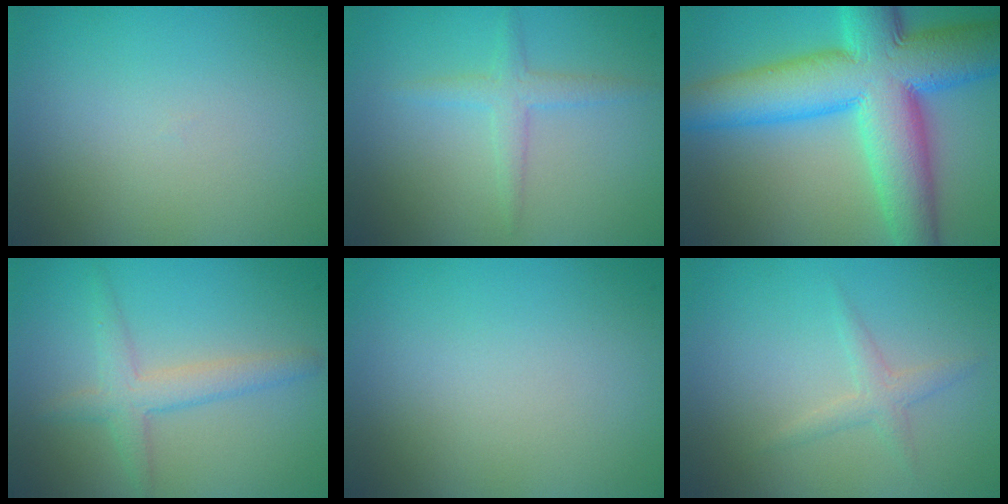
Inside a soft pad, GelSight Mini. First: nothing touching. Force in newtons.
{"total": 2.0, "press": 2.0, "slide": 0.1}
{"total": 13.7, "press": 13.7, "slide": 0.2}
{"total": 2.8, "press": 2.8, "slide": 0.2}
{"total": 0.0}
{"total": 1.6, "press": 1.6, "slide": 0.0}